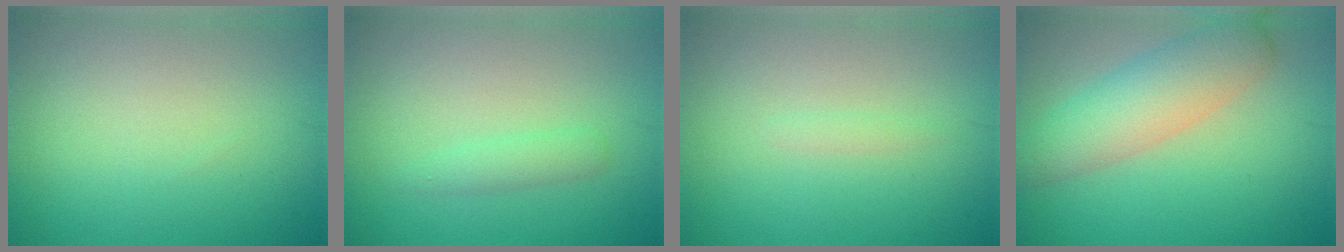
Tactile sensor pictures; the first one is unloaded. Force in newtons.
{"total": 1.4, "press": 1.4, "slide": 0.1}
{"total": 0.6, "press": 0.6, "slide": 0.1}
{"total": 5.5, "press": 5.5, "slide": 0.3}